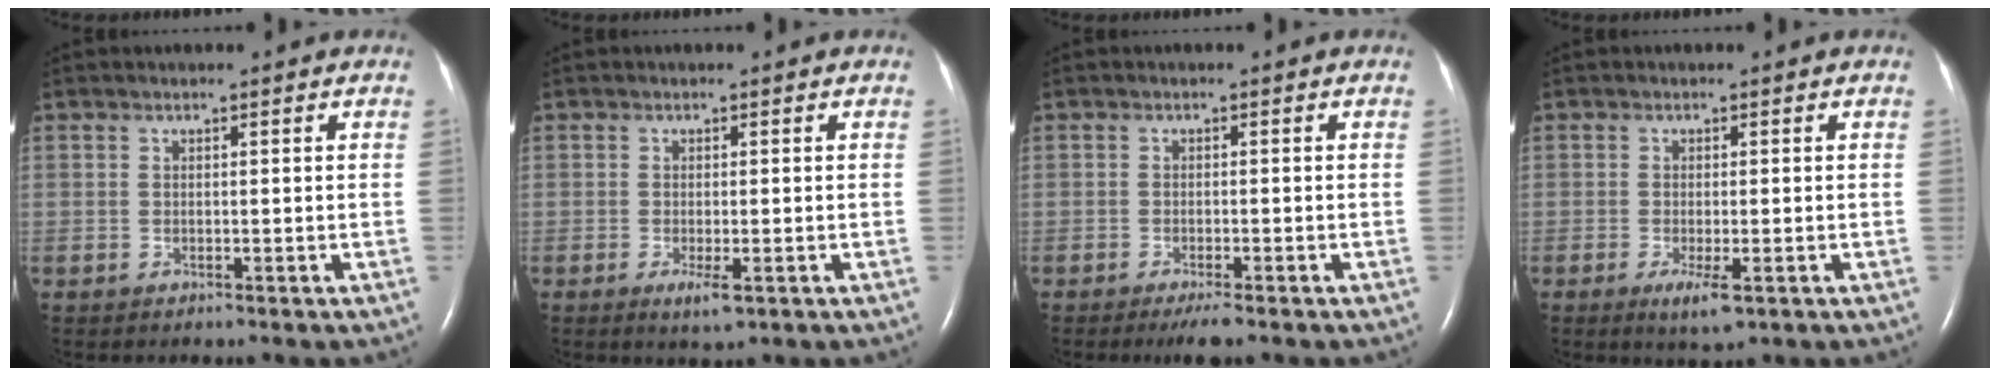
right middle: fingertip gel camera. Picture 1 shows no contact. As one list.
[{"total": 2.5, "force": [-1.0, 0.5, 2.2], "torque": [-0.036, -0.005, -0.013]}, {"total": 2.7, "force": [-2.0, 0.2, 1.9], "torque": [-0.032, -0.006, -0.032]}, {"total": 3.3, "force": [-1.5, 0.7, 2.9], "torque": [-0.050, -0.008, -0.020]}]